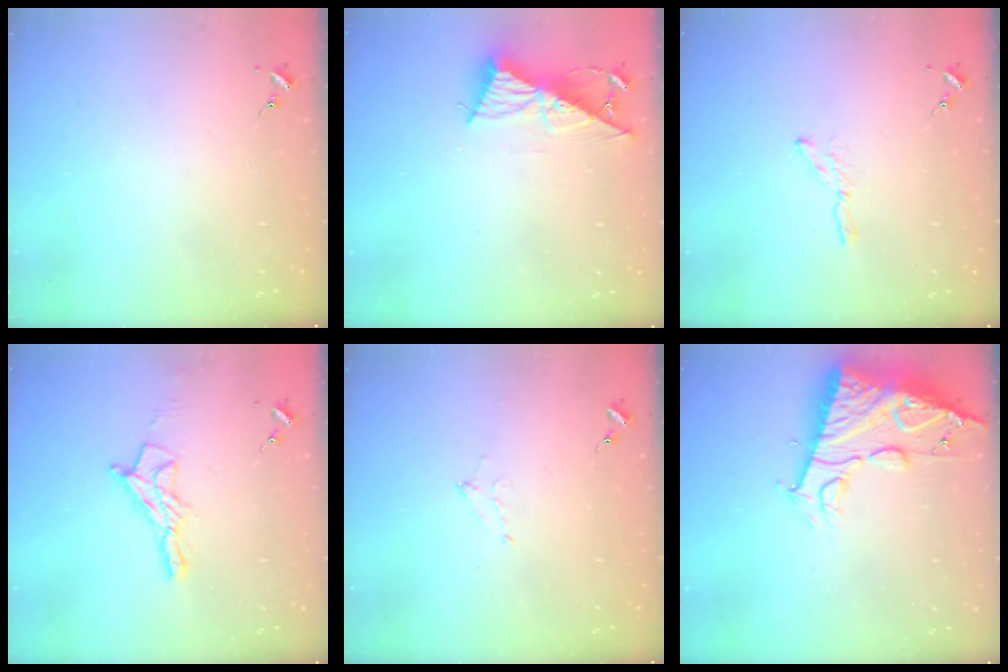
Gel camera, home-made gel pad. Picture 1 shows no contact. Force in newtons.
{"total": 10.6, "press": 10.5, "slide": 0.8}
{"total": 3.5, "press": 3.5, "slide": 0.4}
{"total": 11.7, "press": 11.7, "slide": 1.0}
{"total": 4.9, "press": 4.8, "slide": 0.7}
{"total": 17.2, "press": 17.1, "slide": 1.6}